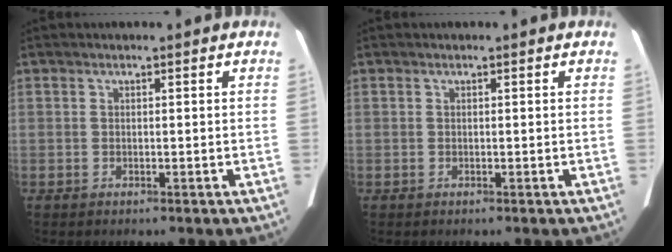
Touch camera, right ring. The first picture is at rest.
{"total": 0.0}